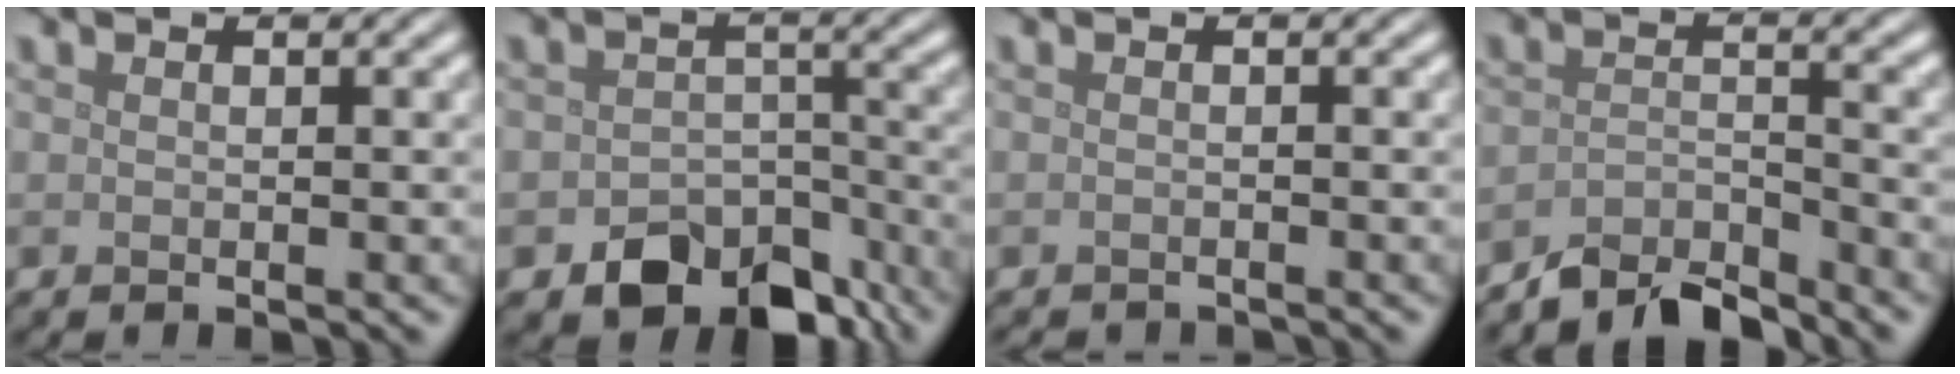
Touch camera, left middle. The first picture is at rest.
{"total": 7.5, "force": [-5.1, 4.6, 3.0], "torque": [-0.031, -0.013, -0.078]}
{"total": 1.6, "force": [-1.6, 0.1, 0.1], "torque": [0.005, -0.007, -0.022]}
{"total": 4.2, "force": [-4.0, 0.8, 1.2], "torque": [-0.022, 0.000, -0.078]}